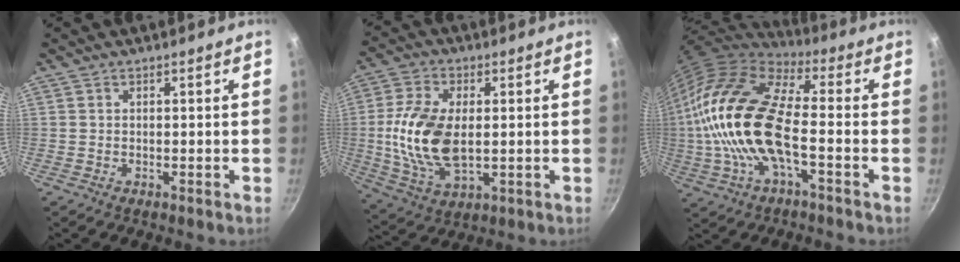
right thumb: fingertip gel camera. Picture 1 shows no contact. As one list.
[{"total": 14.8, "force": [0.3, 8.3, 12.3], "torque": [-0.242, 0.000, 0.009]}, {"total": 21.9, "force": [-2.1, 9.1, 19.8], "torque": [-0.379, 0.020, -0.051]}]